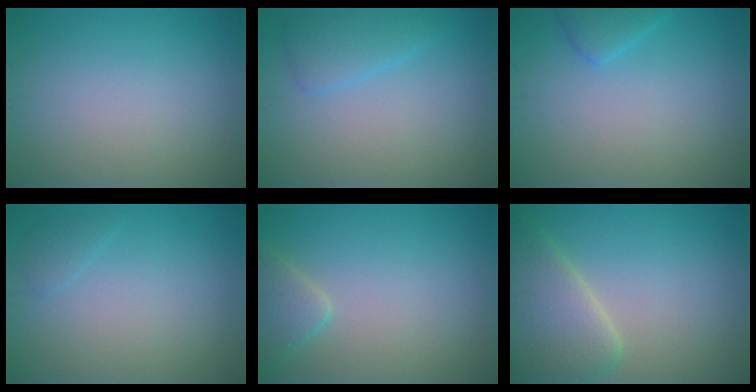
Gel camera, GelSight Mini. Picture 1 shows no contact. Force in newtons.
{"total": 2.4, "press": 2.4, "slide": 0.2}
{"total": 1.7, "press": 1.7, "slide": 0.1}
{"total": 0.9, "press": 0.9, "slide": 0.1}
{"total": 2.6, "press": 2.6, "slide": 0.2}
{"total": 6.3, "press": 6.3, "slide": 0.8}